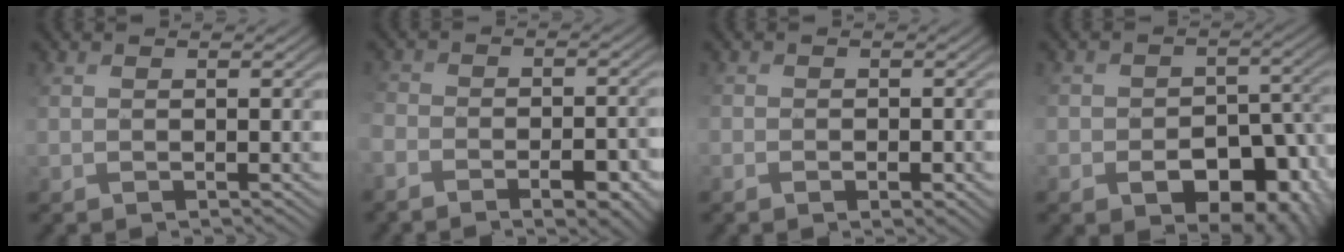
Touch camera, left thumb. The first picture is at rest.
{"total": 8.9, "force": [-5.6, 4.1, 5.6], "torque": [-0.080, -0.015, -0.070]}
{"total": 2.8, "force": [-1.2, 1.9, 1.8], "torque": [-0.029, -0.012, -0.016]}
{"total": 12.7, "force": [-5.7, 9.0, 6.9], "torque": [-0.090, -0.030, -0.082]}